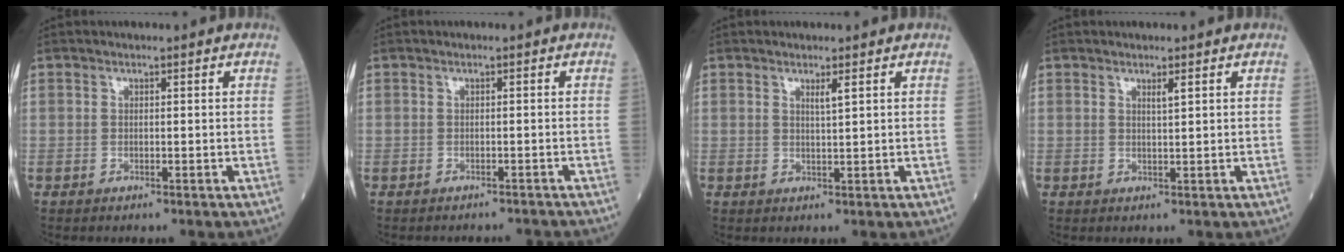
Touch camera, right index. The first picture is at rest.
{"total": 4.9, "force": [-4.7, 1.2, 0.7], "torque": [-0.003, -0.002, -0.050]}
{"total": 1.6, "force": [0.9, -0.1, 1.3], "torque": [-0.025, -0.006, 0.015]}
{"total": 1.2, "force": [0.8, -0.1, 1.0], "torque": [-0.019, -0.004, 0.013]}